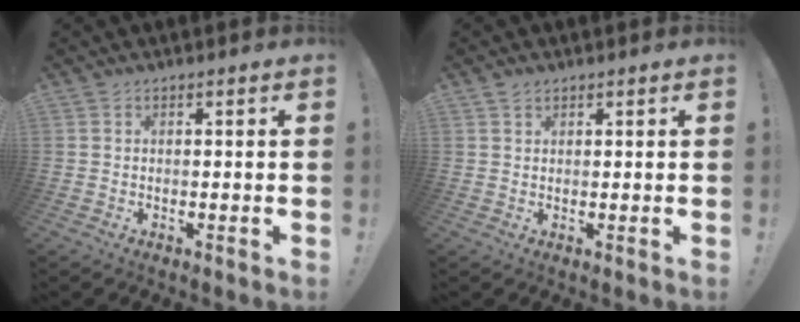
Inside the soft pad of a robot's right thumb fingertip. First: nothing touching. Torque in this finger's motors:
{"motor_torque": [-0.04, 0.18, 0.04, -0.14, 0.00]}